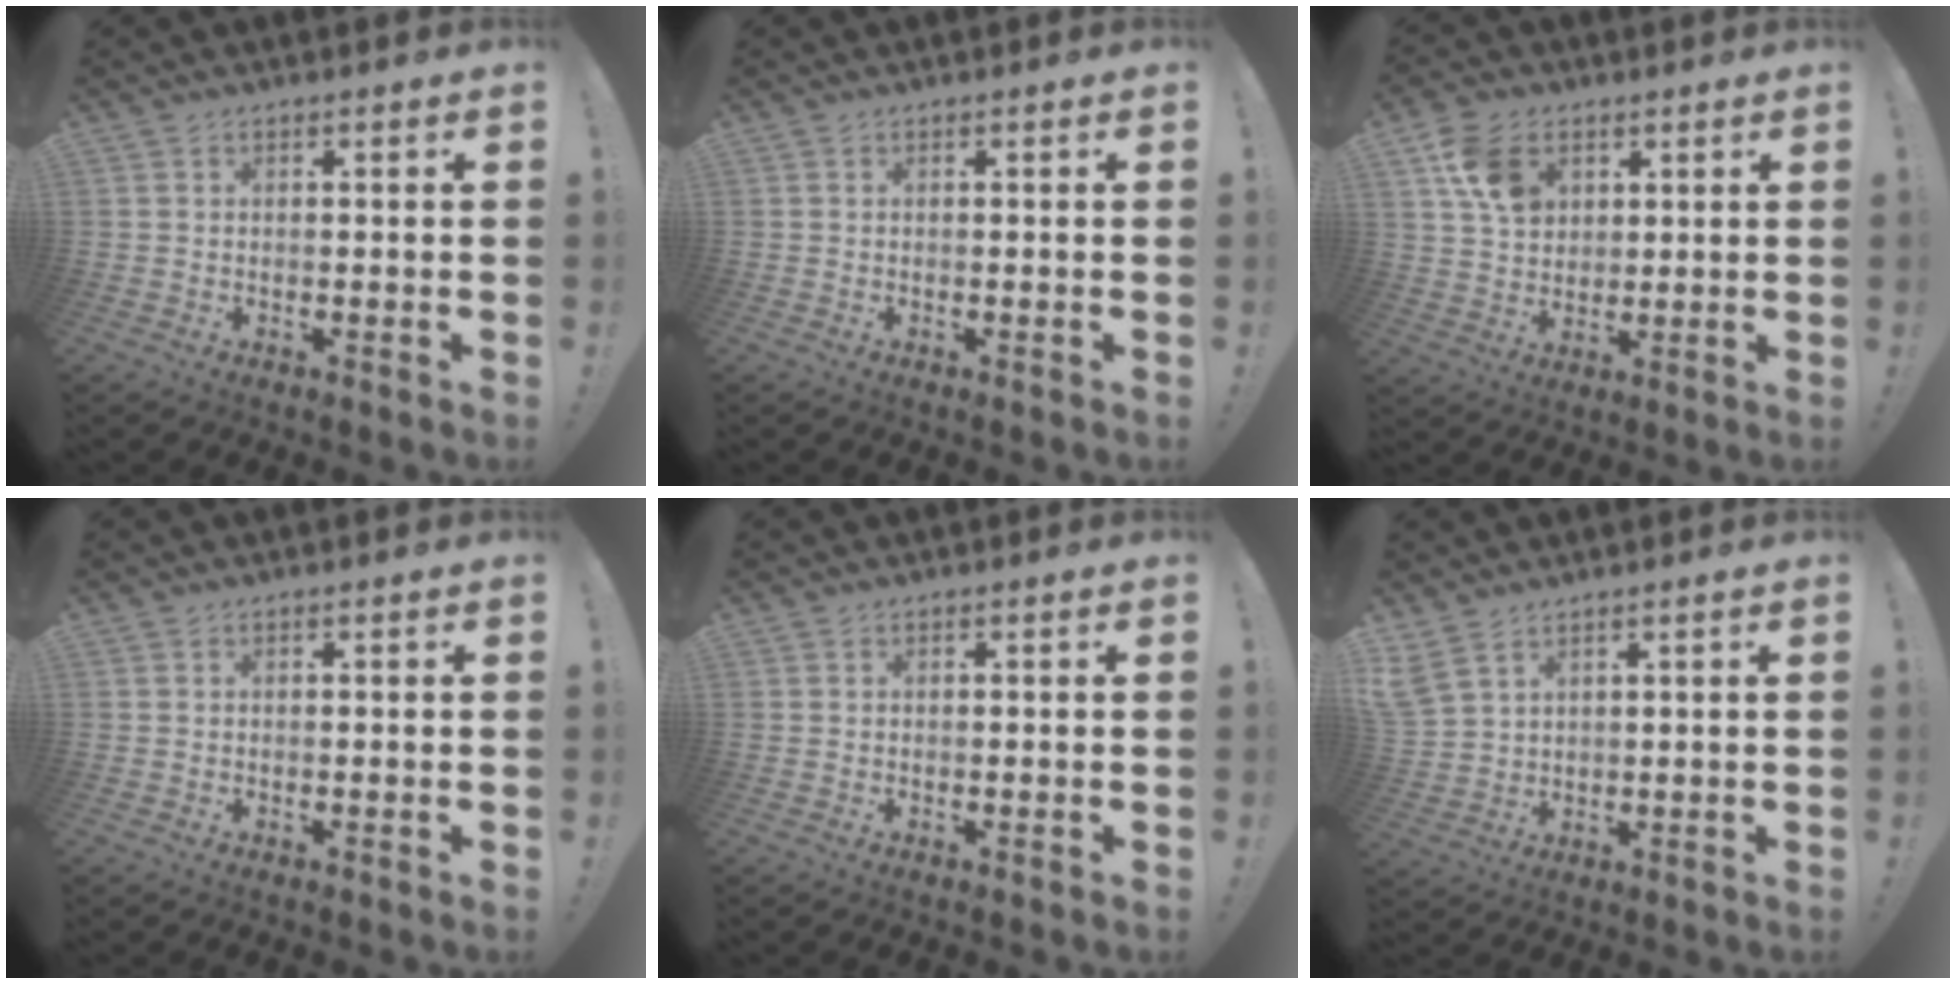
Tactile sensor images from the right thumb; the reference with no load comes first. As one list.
[{"total": 0.0}, {"total": 11.2, "force": [5.0, 8.2, 5.8], "torque": [-0.080, -0.014, 0.099]}, {"total": 0.0}, {"total": 0.0}, {"total": 4.6, "force": [3.4, 2.3, 2.1], "torque": [-0.058, -0.010, 0.070]}]